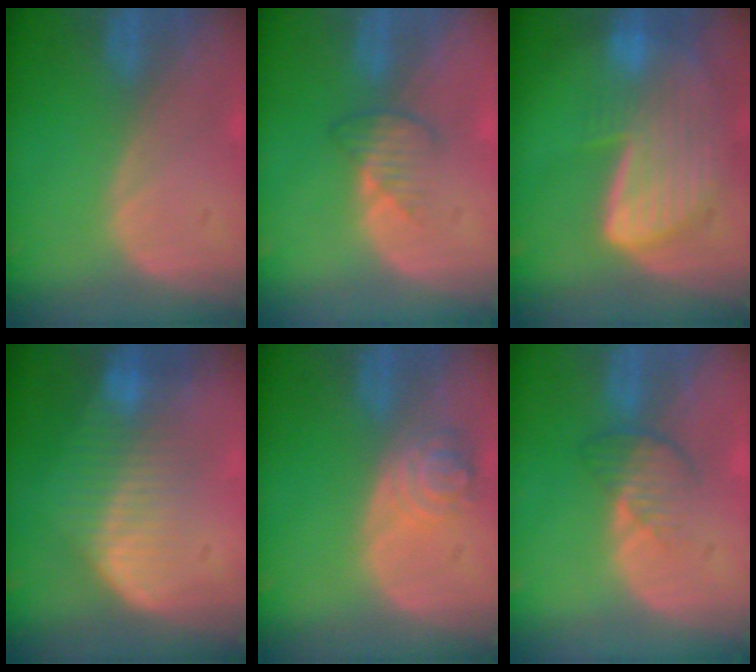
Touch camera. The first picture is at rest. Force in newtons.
{"total": 3.0, "press": 2.8, "slide": 1.1}
{"total": 8.5, "press": 7.7, "slide": 3.6}
{"total": 7.2, "press": 6.6, "slide": 2.8}
{"total": 4.3, "press": 4.1, "slide": 1.3}
{"total": 3.7, "press": 3.2, "slide": 1.9}